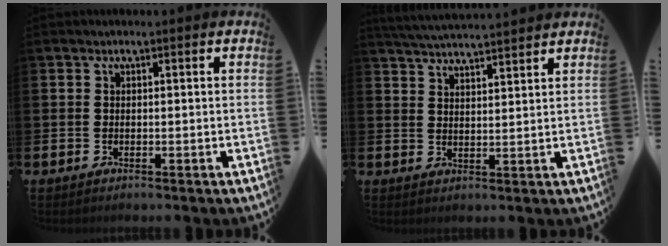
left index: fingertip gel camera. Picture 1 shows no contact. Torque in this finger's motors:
{"motor_torque": [0.87, -1.26, 0.42, 0.07]}